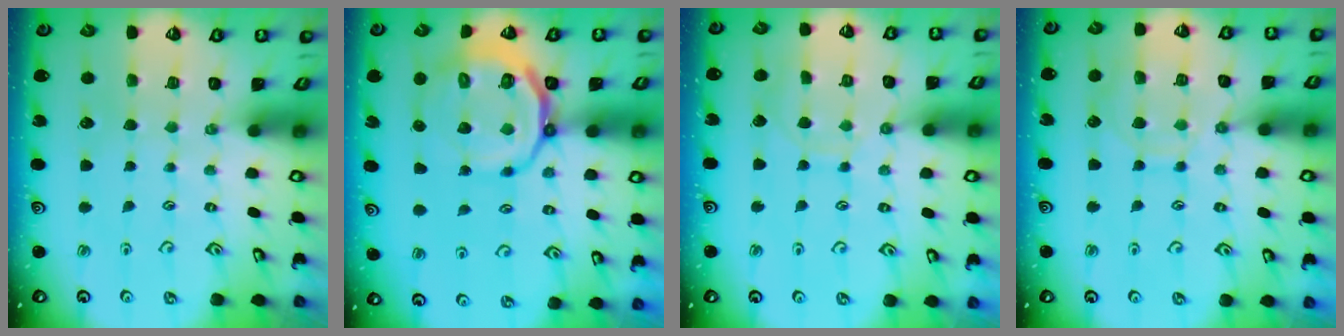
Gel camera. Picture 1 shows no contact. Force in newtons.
{"total": 14.3, "press": 13.9, "slide": 3.0}
{"total": 6.8, "press": 6.7, "slide": 0.7}
{"total": 10.0, "press": 9.9, "slide": 1.0}